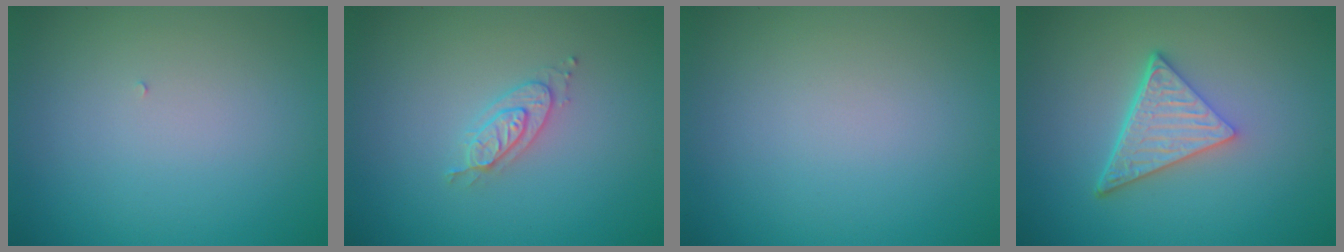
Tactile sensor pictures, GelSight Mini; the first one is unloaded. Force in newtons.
{"total": 2.2, "press": 2.2, "slide": 0.3}
{"total": 0.0}
{"total": 4.8, "press": 3.3, "slide": 3.5}